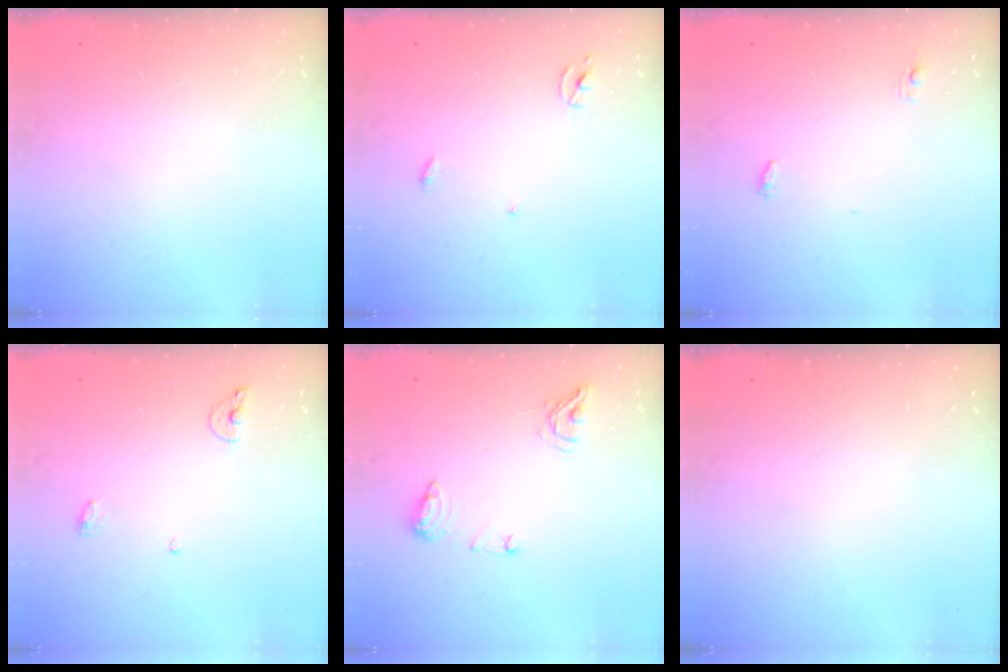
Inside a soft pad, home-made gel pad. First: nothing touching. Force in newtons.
{"total": 2.3, "press": 2.3, "slide": 0.2}
{"total": 3.6, "press": 3.5, "slide": 0.9}
{"total": 6.2, "press": 6.1, "slide": 1.1}
{"total": 8.8, "press": 8.8, "slide": 0.5}
{"total": 0.0}